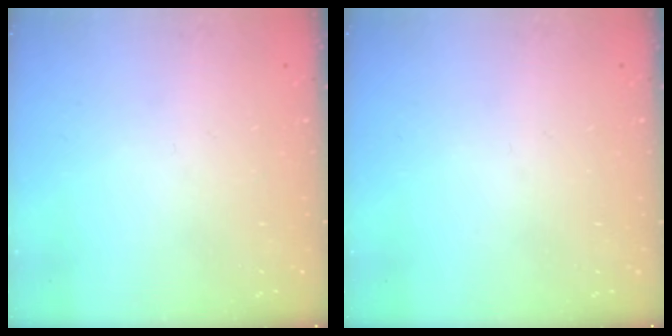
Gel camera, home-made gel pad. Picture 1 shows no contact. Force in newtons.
{"total": 0.0}